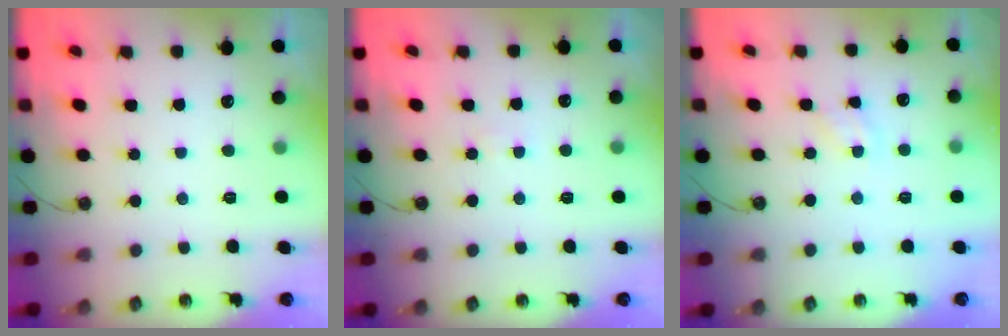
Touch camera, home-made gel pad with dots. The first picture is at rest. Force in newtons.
{"total": 1.0, "press": 1.0, "slide": 0.1}
{"total": 2.6, "press": 2.6, "slide": 0.4}